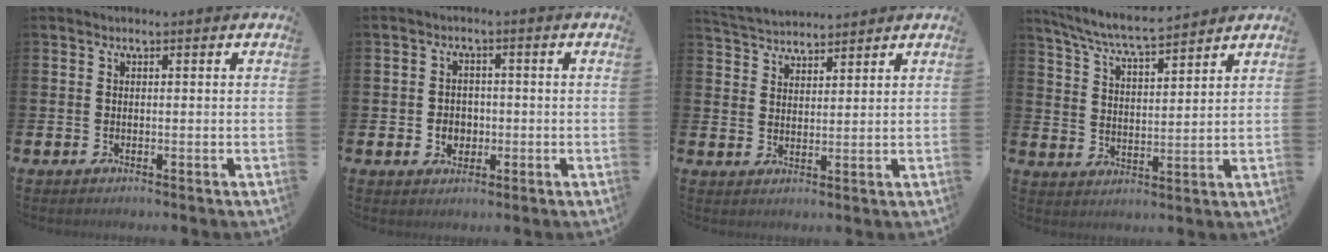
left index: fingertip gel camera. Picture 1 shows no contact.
{"total": 2.8, "force": [-0.6, 2.5, 1.1], "torque": [-0.017, 0.003, -0.018]}
{"total": 4.1, "force": [4.0, 0.7, 0.0], "torque": [-0.018, -0.016, 0.074]}
{"total": 7.1, "force": [6.7, 0.3, 2.3], "torque": [-0.069, -0.033, 0.120]}